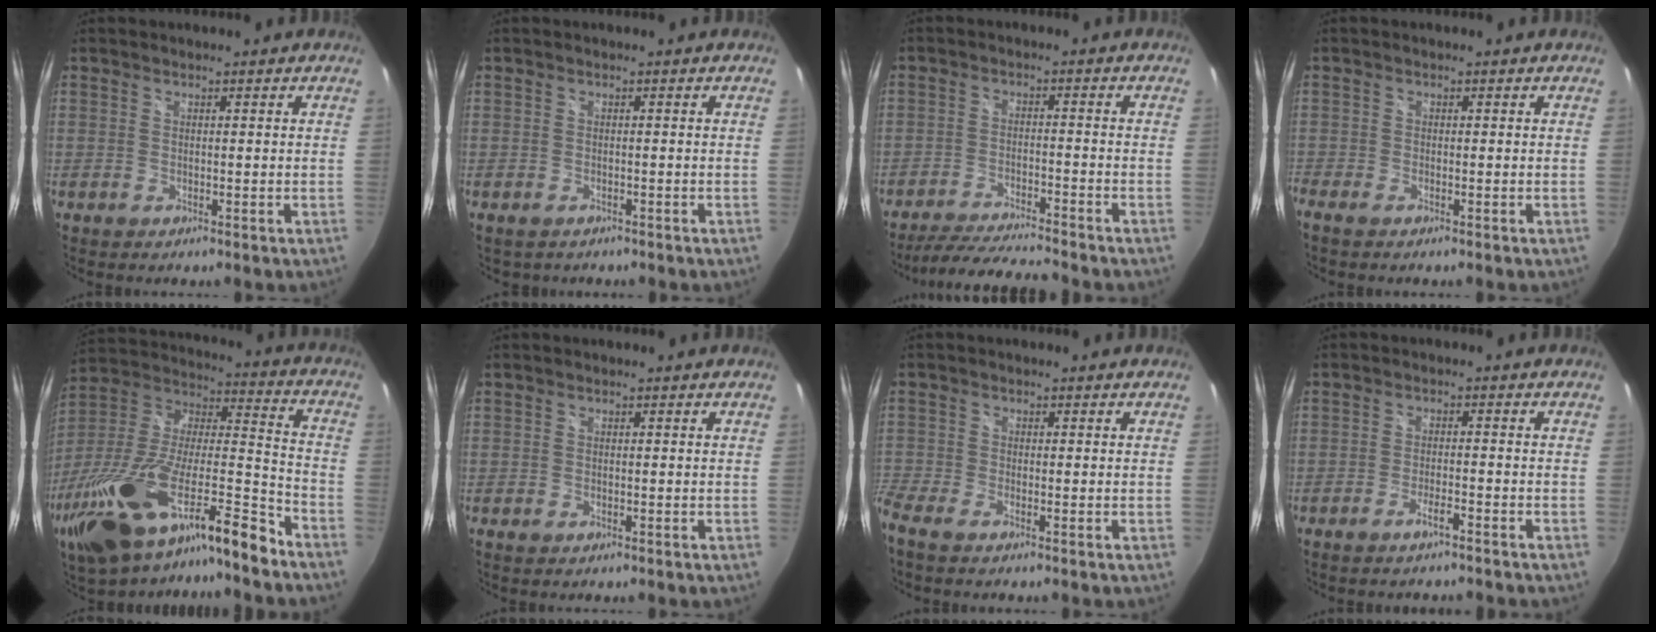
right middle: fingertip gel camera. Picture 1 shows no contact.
{"total": 1.4, "force": [-1.0, 0.9, 0.5], "torque": [-0.012, -0.002, -0.013]}
{"total": 11.4, "force": [-10.4, 0.5, 4.5], "torque": [-0.105, -0.005, -0.173]}
{"total": 1.2, "force": [-1.0, 0.0, 0.6], "torque": [-0.018, -0.002, -0.021]}
{"total": 26.4, "force": [-17.9, 6.0, 18.5], "torque": [-0.339, -0.039, -0.313]}
{"total": 0.0}
{"total": 2.8, "force": [-2.4, 0.1, 1.4], "torque": [-0.046, -0.010, -0.054]}
{"total": 2.8, "force": [-2.5, 0.1, 1.3], "torque": [-0.038, 0.001, -0.042]}